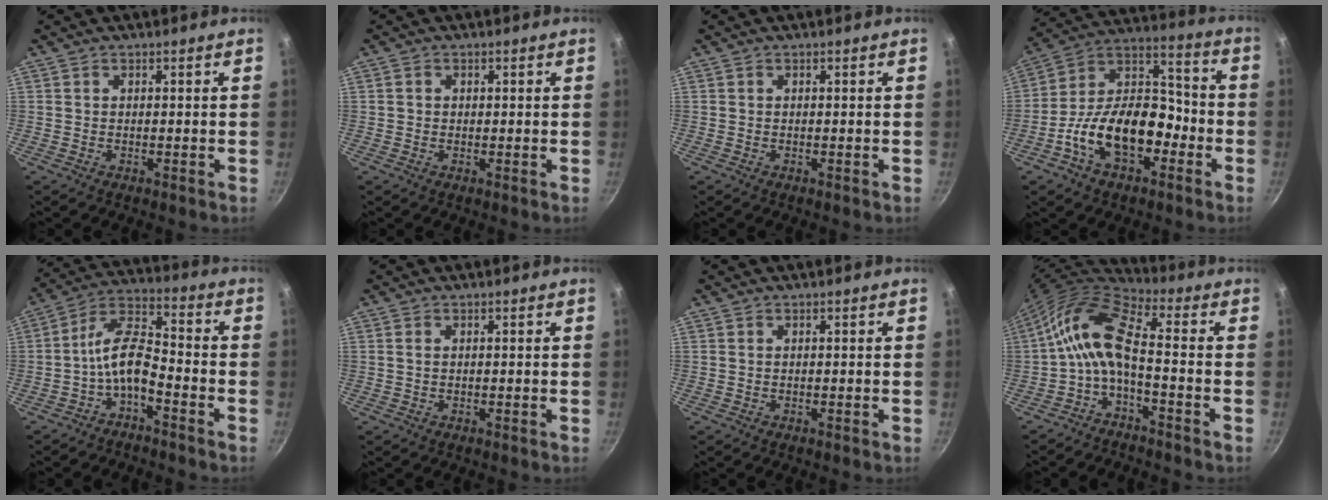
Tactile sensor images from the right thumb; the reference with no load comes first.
{"total": 1.1, "force": [0.1, 1.0, 0.4], "torque": [-0.003, 0.003, 0.000]}
{"total": 0.0}
{"total": 18.4, "force": [-6.5, 11.2, 13.1], "torque": [-0.179, 0.066, -0.125]}
{"total": 8.8, "force": [-3.8, 3.8, 7.0], "torque": [-0.136, 0.050, -0.079]}
{"total": 0.8, "force": [0.2, 0.5, 0.6], "torque": [-0.011, 0.002, 0.003]}
{"total": 0.0}
{"total": 10.5, "force": [-2.2, 4.0, 9.4], "torque": [-0.210, 0.042, -0.053]}